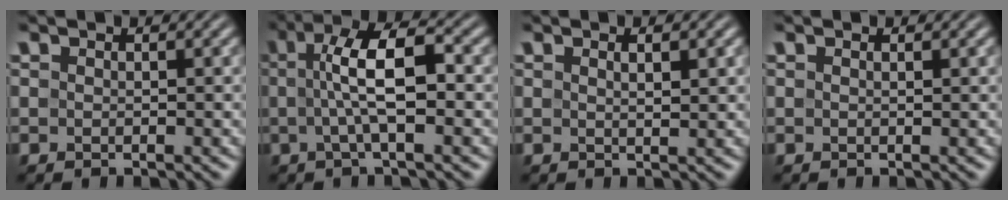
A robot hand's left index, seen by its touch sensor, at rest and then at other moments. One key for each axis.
{"total": 5.7, "fx": 0.3, "fy": 1.4, "fz": 5.5, "tx": -0.098, "ty": 0.011, "tz": 0.002}
{"total": 1.6, "fx": 0.8, "fy": 0.4, "fz": 1.3, "tx": -0.019, "ty": 0.001, "tz": 0.012}
{"total": 0.5, "fx": 0.3, "fy": 0.0, "fz": 0.4, "tx": -0.005, "ty": 0.002, "tz": 0.004}